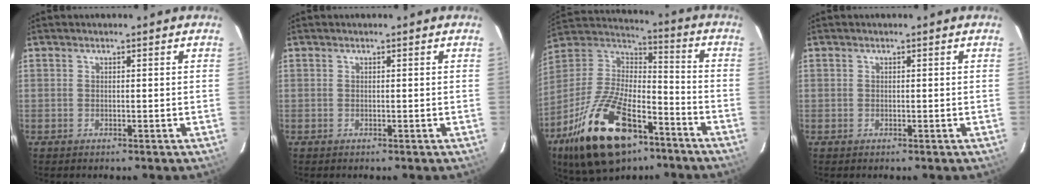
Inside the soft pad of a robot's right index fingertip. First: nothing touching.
{"total": 0.0}
{"total": 25.6, "force": [-14.5, 12.2, 17.1], "torque": [-0.344, -0.011, -0.242]}
{"total": 0.0}